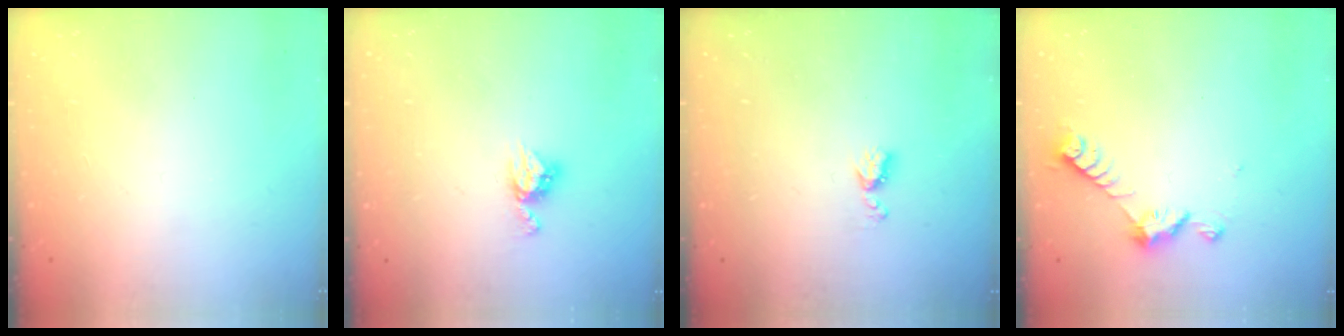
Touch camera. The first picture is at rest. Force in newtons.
{"total": 6.1, "press": 6.1, "slide": 0.4}
{"total": 4.5, "press": 4.5, "slide": 0.5}
{"total": 7.2, "press": 7.2, "slide": 0.5}